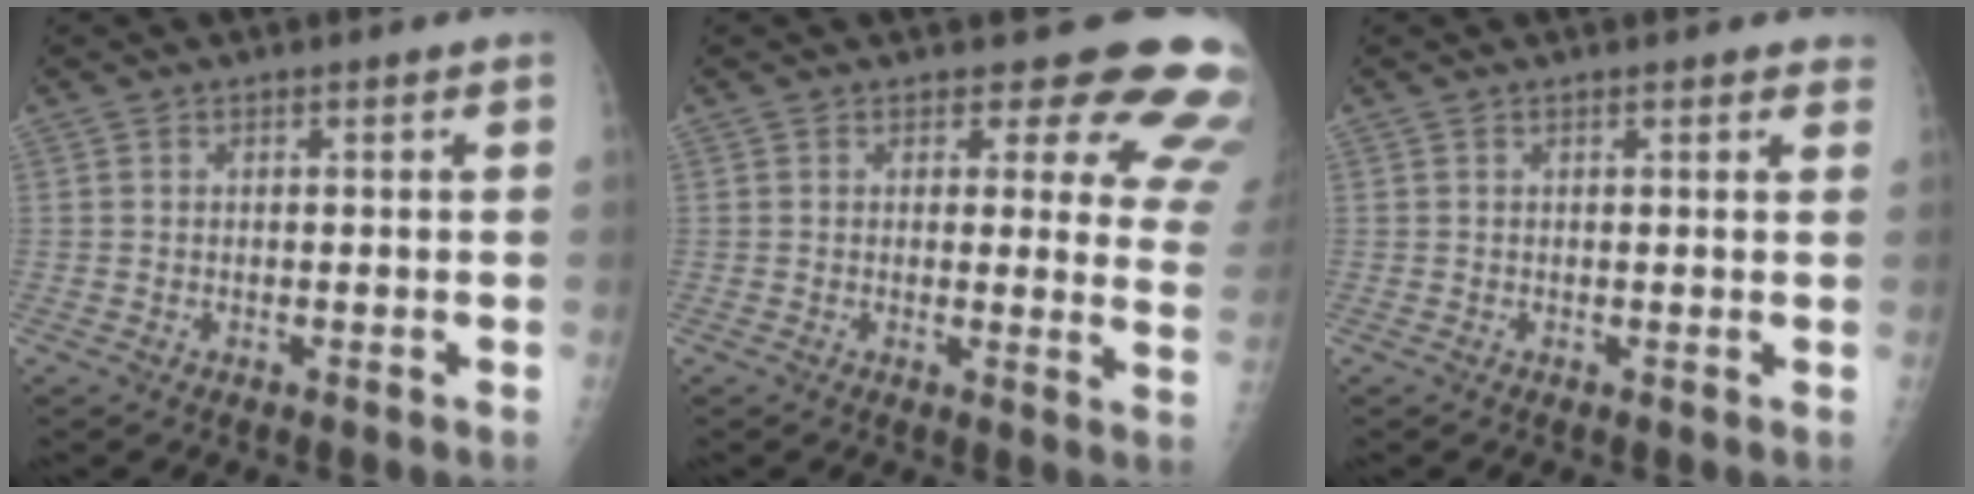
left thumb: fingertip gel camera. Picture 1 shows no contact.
{"total": 12.8, "force": [11.2, 5.1, 3.4], "torque": [0.022, -0.085, 0.089]}
{"total": 1.7, "force": [1.2, 0.7, 0.9], "torque": [0.004, -0.001, 0.009]}